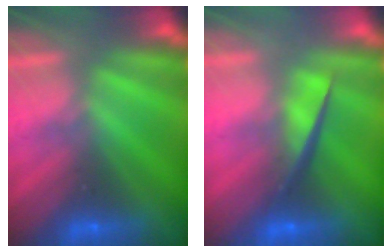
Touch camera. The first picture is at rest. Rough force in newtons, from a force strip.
{"total": 4.4}